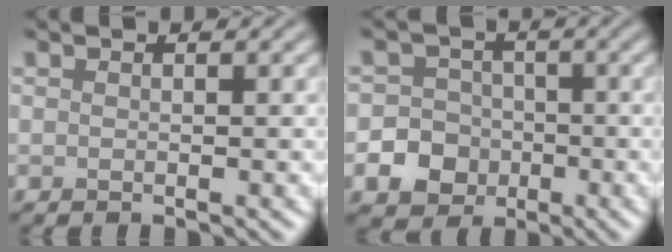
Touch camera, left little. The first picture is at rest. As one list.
[{"total": 7.2, "force": [-2.8, 6.4, 1.6], "torque": [-0.016, -0.013, -0.067]}]